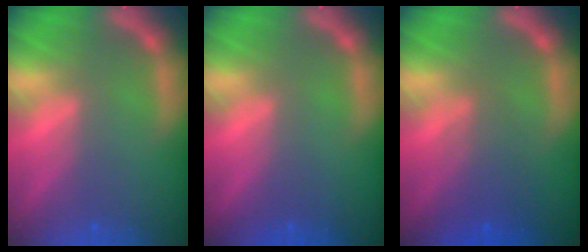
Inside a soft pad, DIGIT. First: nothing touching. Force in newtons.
{"total": 0.0}
{"total": 3.6}